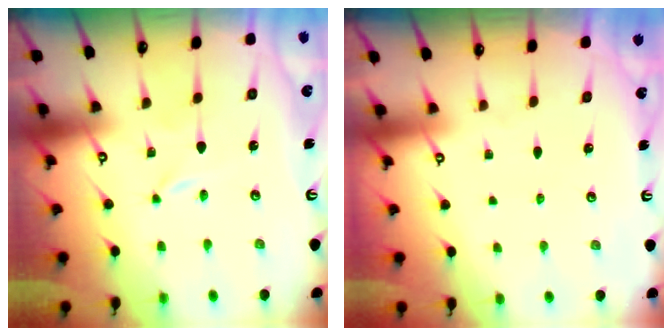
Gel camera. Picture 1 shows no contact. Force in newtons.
{"total": 0.0}